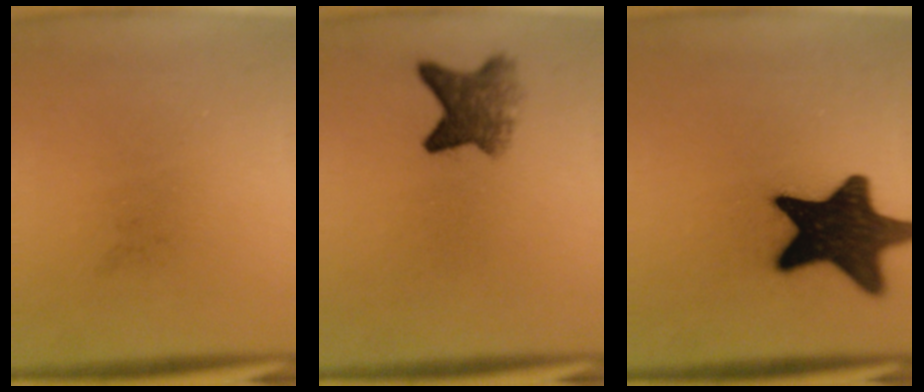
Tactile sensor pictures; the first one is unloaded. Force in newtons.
{"total": 5.7}
{"total": 18.3}